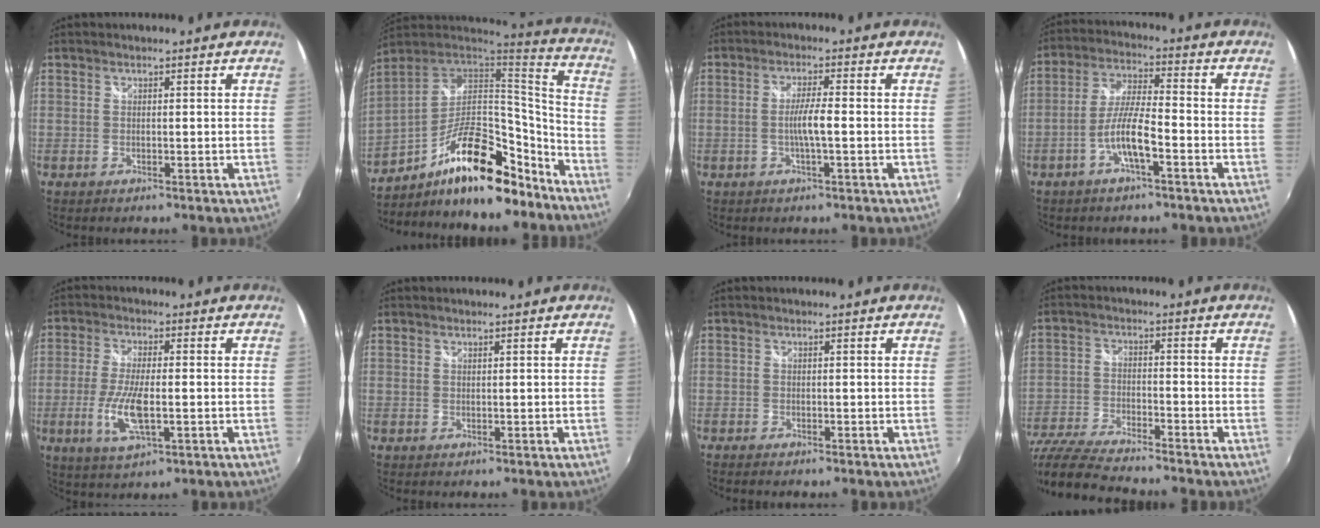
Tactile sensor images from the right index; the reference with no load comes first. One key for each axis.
{"total": 22.6, "fx": -14.3, "fy": 8.6, "fz": 15.2, "tx": -0.250, "ty": 0.016, "tz": -0.229}
{"total": 4.0, "fx": -0.8, "fy": -0.1, "fz": 3.9, "tx": -0.072, "ty": -0.002, "tz": -0.015}
{"total": 7.4, "fx": -3.5, "fy": 1.1, "fz": 6.4, "tx": -0.134, "ty": 0.004, "tz": -0.063}
{"total": 8.7, "fx": -2.2, "fy": 2.4, "fz": 8.1, "tx": -0.168, "ty": -0.013, "tz": -0.042}
{"total": 0.0}
{"total": 1.5, "fx": -1.3, "fy": 0.4, "fz": 0.6, "tx": -0.015, "ty": -0.011, "tz": -0.025}
{"total": 15.0, "fx": -13.0, "fy": 2.3, "fz": 7.0, "tx": -0.169, "ty": -0.035, "tz": -0.244}